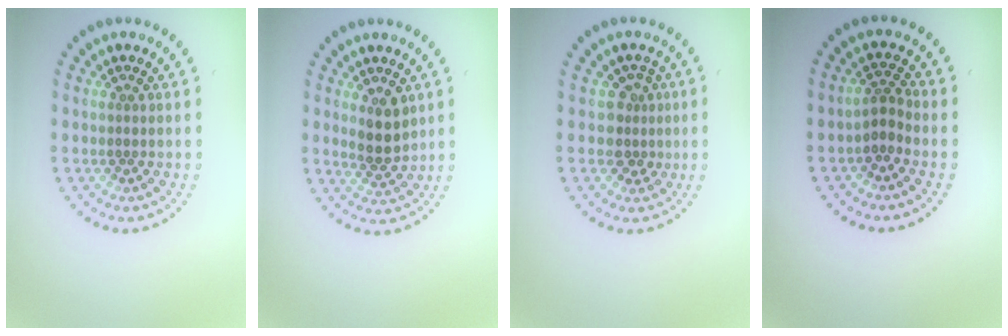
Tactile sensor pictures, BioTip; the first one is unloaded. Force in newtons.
{"total": 2.9, "press": 2.7, "slide": 1.0}
{"total": 2.5, "press": 2.0, "slide": 1.5}
{"total": 2.0, "press": 1.4, "slide": 1.4}